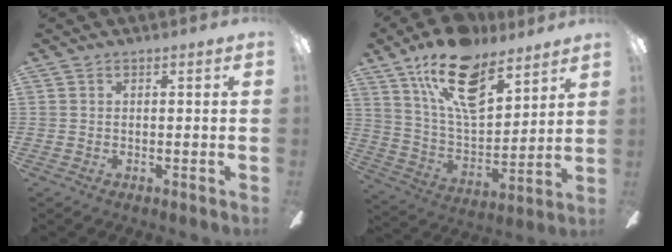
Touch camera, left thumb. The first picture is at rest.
{"total": 20.1, "force": [13.1, 9.3, 12.2], "torque": [-0.207, -0.066, 0.230]}